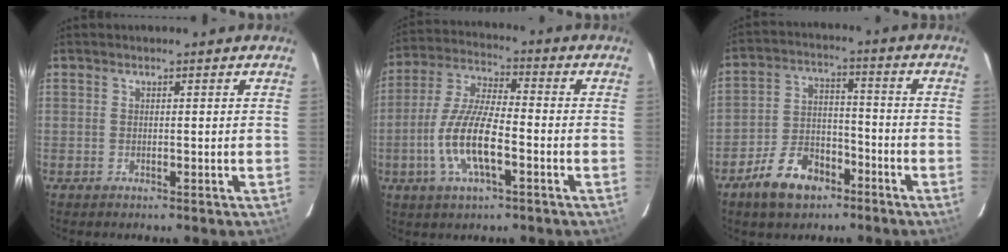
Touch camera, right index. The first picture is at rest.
{"total": 12.2, "force": [-4.1, 3.8, 10.9], "torque": [-0.232, -0.004, -0.077]}
{"total": 10.5, "force": [-6.8, 6.0, 5.3], "torque": [-0.115, 0.019, -0.112]}